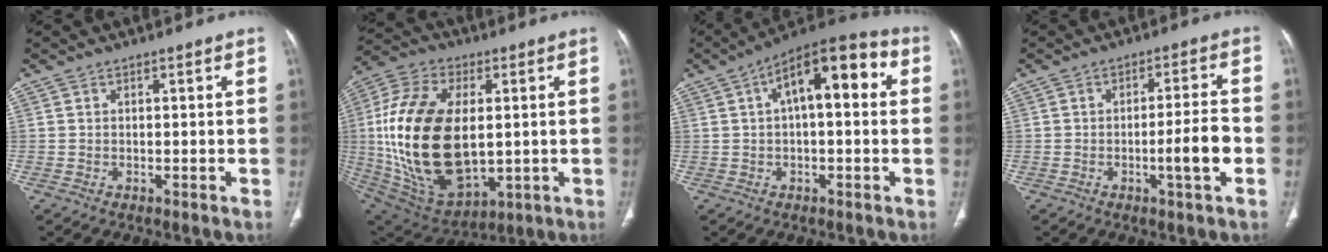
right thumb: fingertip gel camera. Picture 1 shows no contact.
{"total": 26.4, "force": [0.8, 15.0, 21.7], "torque": [-0.430, -0.010, 0.033]}
{"total": 14.3, "force": [3.3, 6.0, 12.6], "torque": [-0.167, 0.038, 0.043]}
{"total": 6.9, "force": [-2.1, 0.7, 6.5], "torque": [-0.105, 0.014, -0.034]}